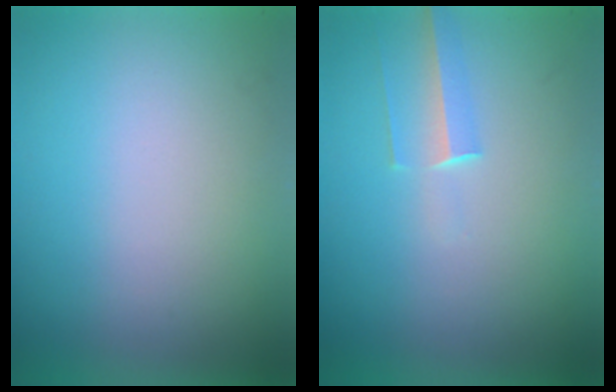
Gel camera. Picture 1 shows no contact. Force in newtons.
{"total": 1.4}